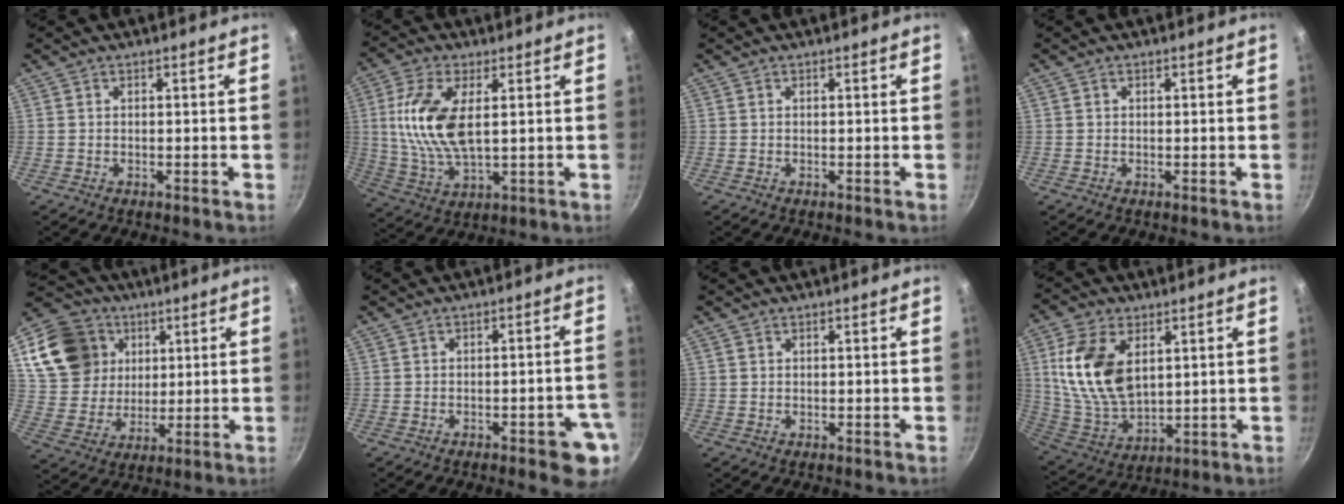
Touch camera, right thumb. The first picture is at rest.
{"total": 13.1, "force": [2.3, 6.2, 11.3], "torque": [-0.228, -0.005, 0.048]}
{"total": 0.0}
{"total": 0.0}
{"total": 17.5, "force": [6.4, 14.3, 7.7], "torque": [-0.131, -0.009, 0.123]}
{"total": 7.4, "force": [-3.2, 2.3, 6.3], "torque": [-0.055, 0.023, -0.031]}
{"total": 0.5, "force": [0.2, 0.4, 0.1], "torque": [-0.001, 0.001, 0.002]}
{"total": 16.1, "force": [4.4, 9.6, 12.1], "torque": [-0.219, -0.022, 0.099]}